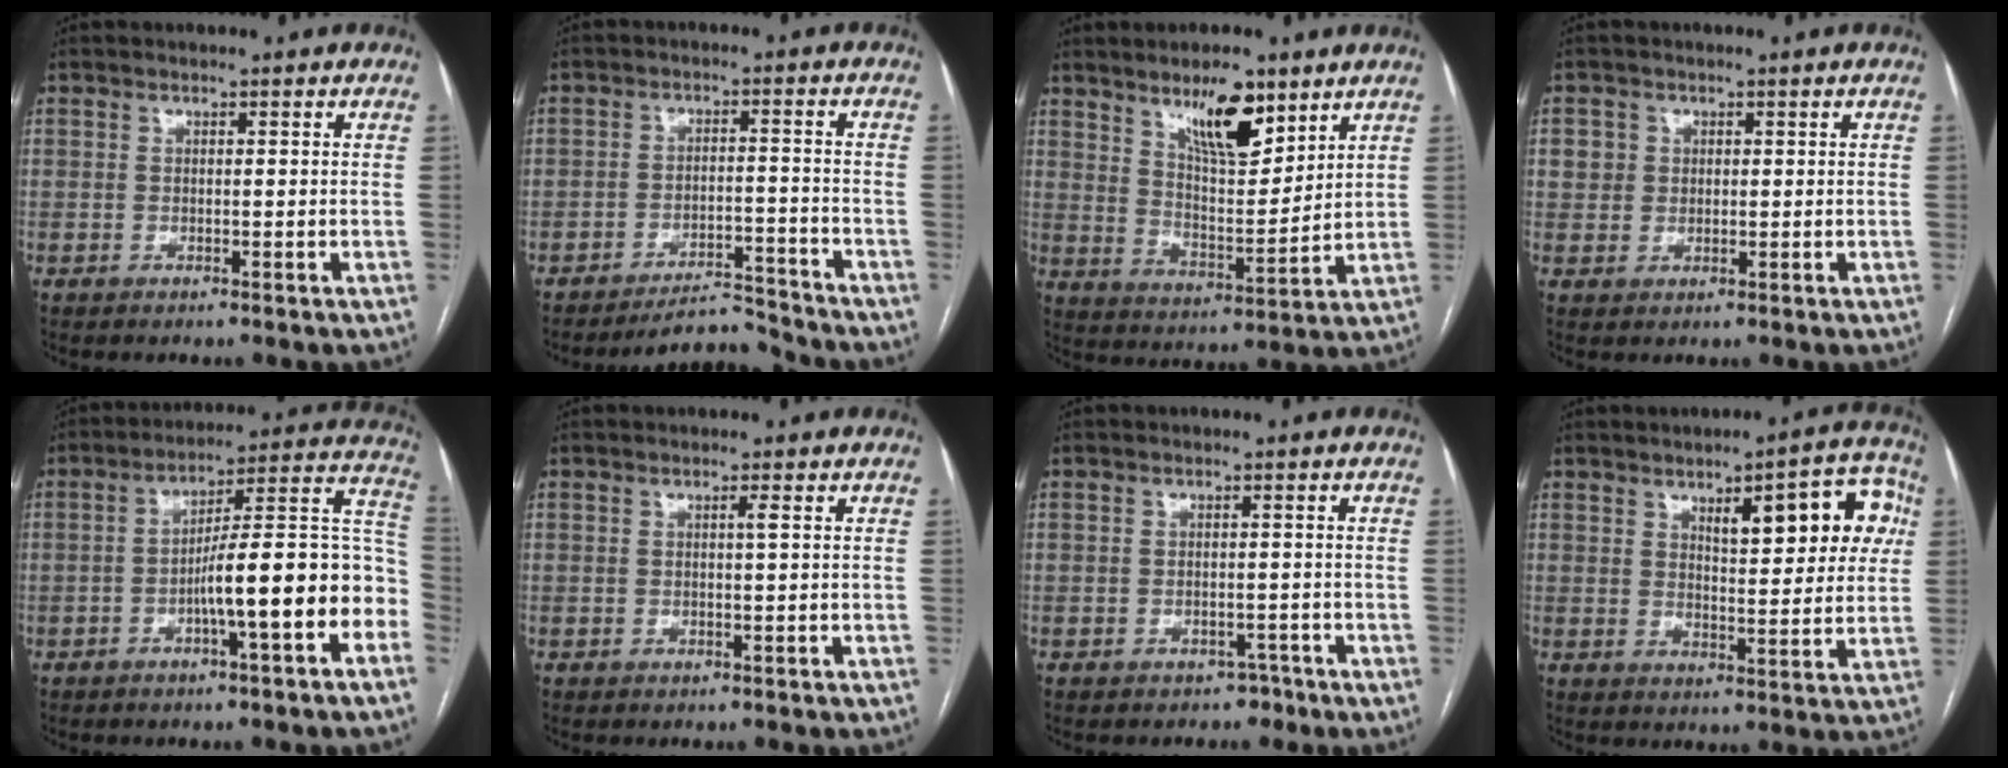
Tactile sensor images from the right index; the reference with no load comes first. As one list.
[{"total": 5.7, "force": [-5.7, 0.4, -0.3], "torque": [0.012, 0.017, -0.091]}, {"total": 10.7, "force": [7.0, 3.2, 7.5], "torque": [-0.127, -0.004, 0.126]}, {"total": 2.7, "force": [0.7, 2.6, 0.4], "torque": [0.002, 0.005, 0.012]}, {"total": 15.5, "force": [-4.8, 1.8, 14.6], "torque": [-0.200, 0.036, -0.069]}, {"total": 0.8, "force": [0.1, -0.2, 0.7], "torque": [-0.011, 0.001, 0.003]}, {"total": 2.3, "force": [-1.6, 1.5, 0.2], "torque": [0.000, 0.010, -0.021]}, {"total": 12.2, "force": [4.4, 3.7, 10.8], "torque": [-0.129, 0.024, 0.057]}]